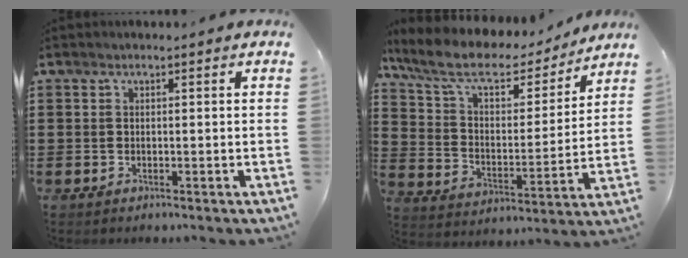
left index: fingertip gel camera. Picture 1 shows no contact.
{"total": 9.7, "force": [7.3, 3.6, 5.2], "torque": [-0.130, -0.036, 0.125]}